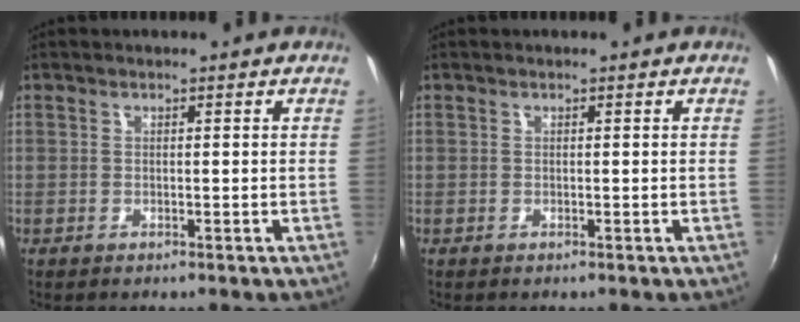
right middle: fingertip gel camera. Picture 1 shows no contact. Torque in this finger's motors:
{"motor_torque": [-0.10, 0.11, 0.00, 0.00]}